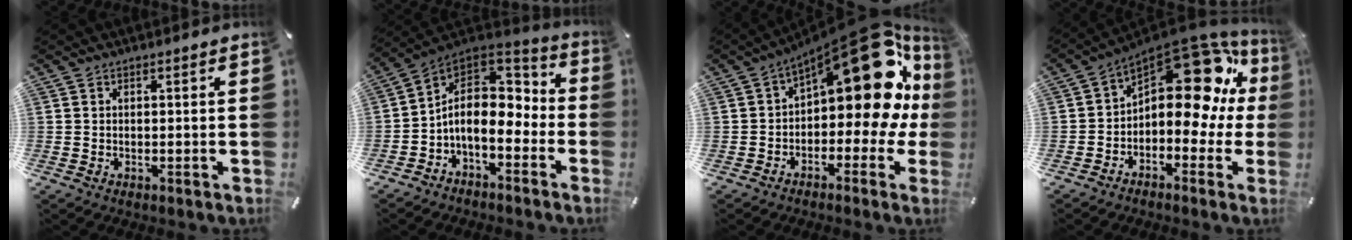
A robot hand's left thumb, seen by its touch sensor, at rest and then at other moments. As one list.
[{"total": 12.8, "force": [-1.7, 9.0, 9.0], "torque": [-0.148, 0.004, -0.029]}, {"total": 23.6, "force": [8.8, 10.6, 19.2], "torque": [-0.249, -0.064, 0.152]}, {"total": 17.2, "force": [6.3, 9.8, 12.6], "torque": [-0.154, -0.057, 0.102]}]